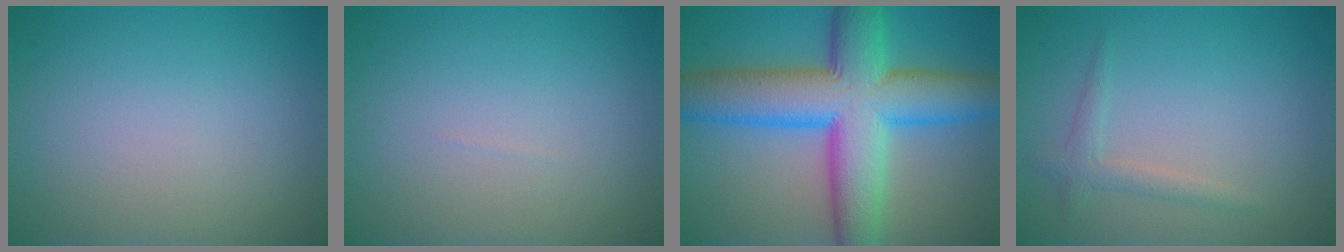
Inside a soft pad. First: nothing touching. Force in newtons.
{"total": 0.0}
{"total": 11.9, "press": 11.9, "slide": 0.4}
{"total": 1.5, "press": 1.5, "slide": 0.0}